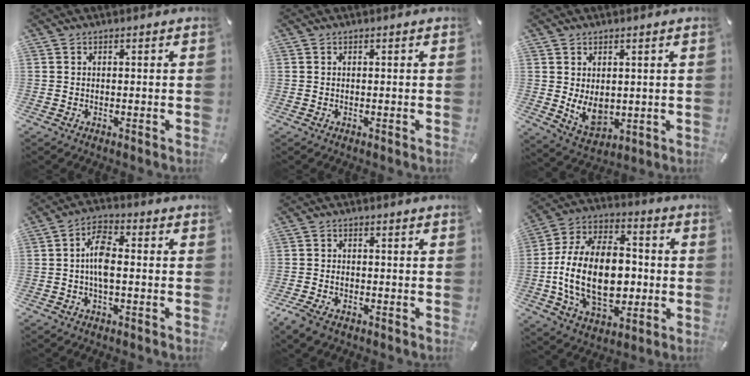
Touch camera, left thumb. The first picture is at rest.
{"total": 0.0}
{"total": 7.5, "force": [0.8, 5.4, 5.2], "torque": [-0.094, -0.012, 0.017]}
{"total": 7.0, "force": [-0.6, 3.2, 6.2], "torque": [-0.131, 0.007, -0.014]}
{"total": 3.3, "force": [-1.7, 2.0, 1.9], "torque": [-0.045, 0.005, -0.034]}
{"total": 22.0, "force": [-2.9, 14.4, 16.4], "torque": [-0.337, 0.003, -0.049]}